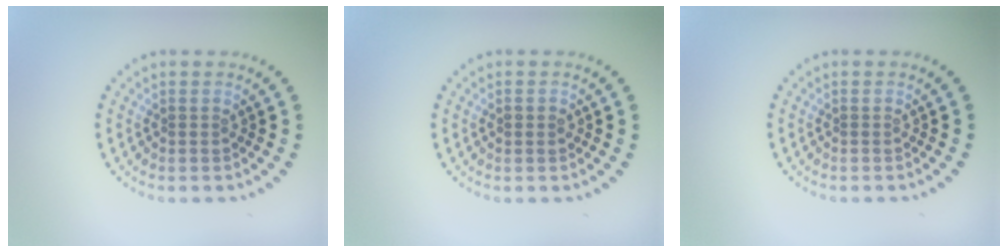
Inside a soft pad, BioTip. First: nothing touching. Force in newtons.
{"total": 1.1, "press": 1.1, "slide": 0.0}
{"total": 0.0}